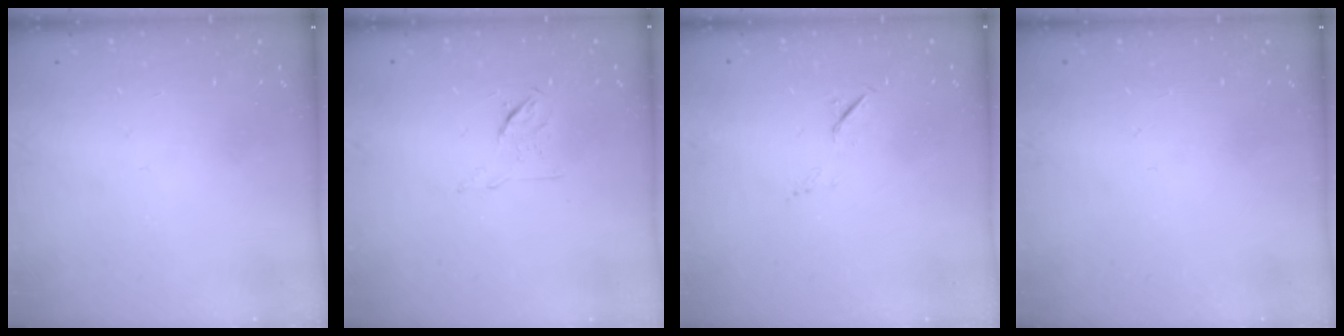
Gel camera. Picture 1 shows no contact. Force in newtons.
{"total": 5.8, "press": 5.7, "slide": 1.2}
{"total": 5.5, "press": 5.3, "slide": 1.5}
{"total": 0.0}